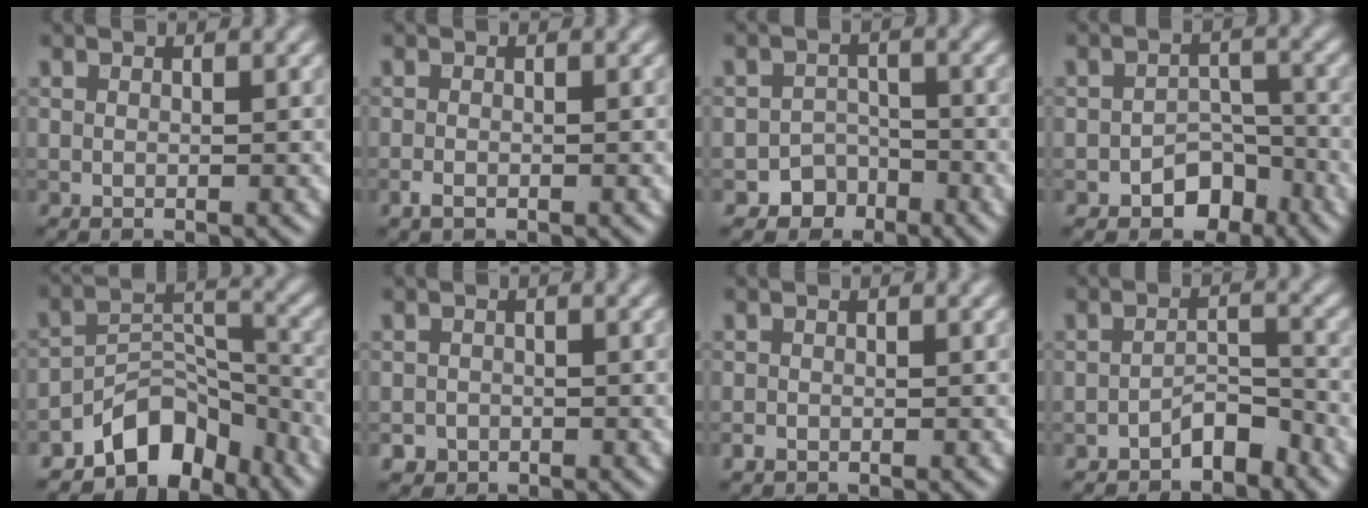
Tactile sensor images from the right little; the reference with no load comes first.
{"total": 0.9, "force": [-0.5, 0.5, 0.5], "torque": [-0.012, -0.002, -0.011]}
{"total": 3.1, "force": [-2.1, 2.3, 0.1], "torque": [0.022, 0.006, -0.032]}
{"total": 3.6, "force": [-2.2, 2.4, 1.5], "torque": [-0.007, 0.004, -0.034]}
{"total": 6.3, "force": [-4.9, 3.2, 2.3], "torque": [-0.018, 0.002, -0.091]}
{"total": 1.8, "force": [-1.3, 1.4, -0.1], "torque": [0.011, 0.005, -0.018]}
{"total": 0.6, "force": [-0.4, 0.5, 0.1], "torque": [0.002, -0.004, -0.008]}
{"total": 2.5, "force": [-1.9, 1.0, 1.2], "torque": [-0.014, 0.014, -0.035]}